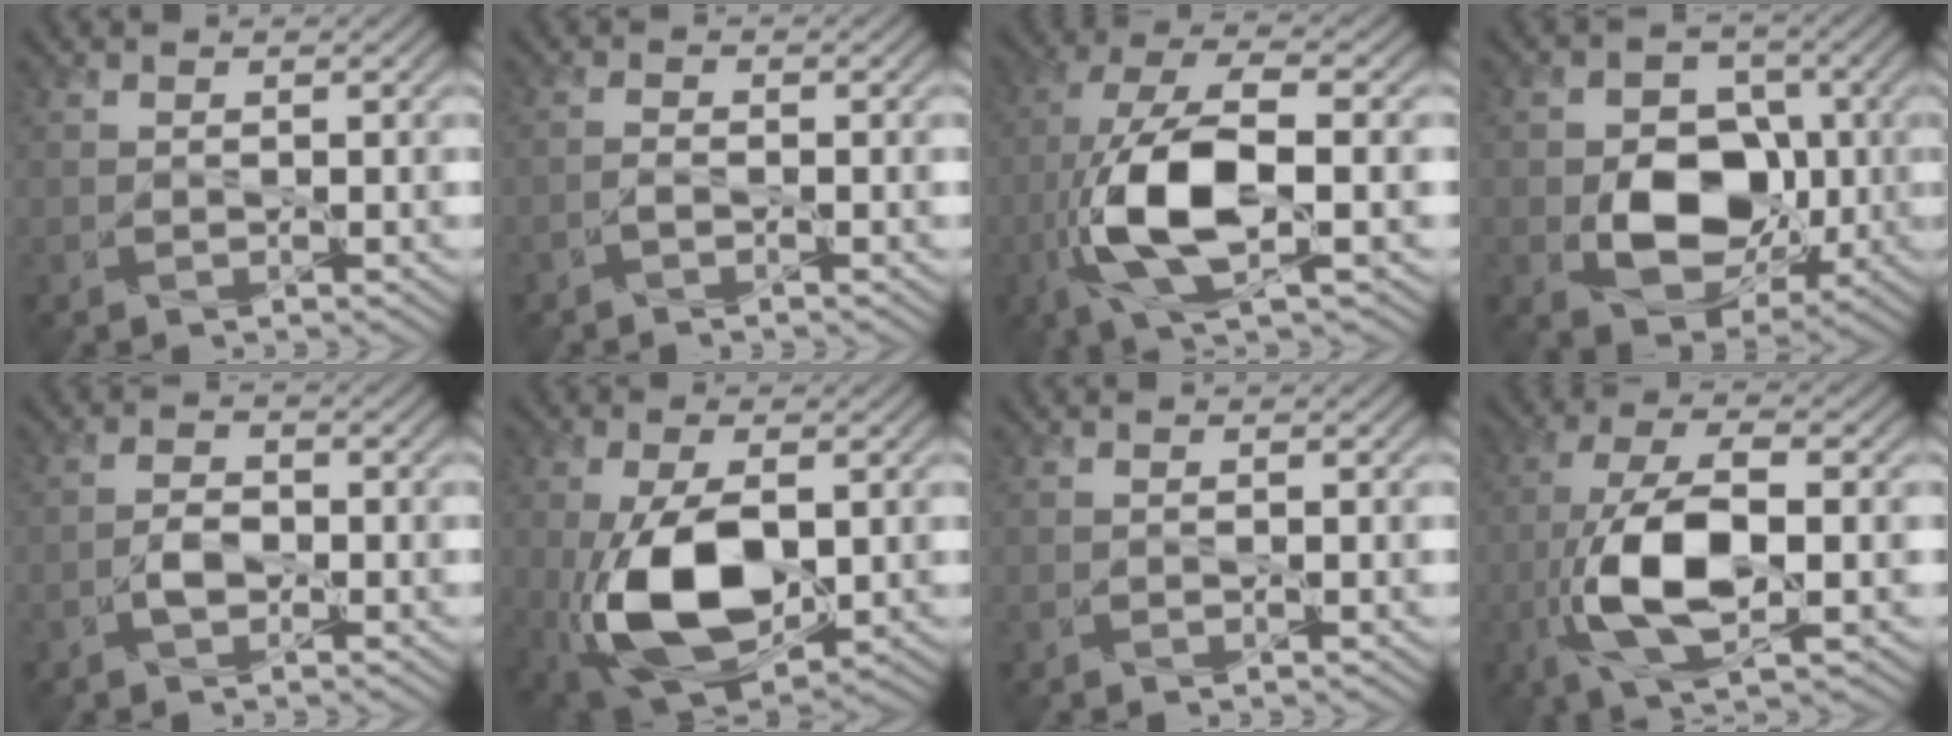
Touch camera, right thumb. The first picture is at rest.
{"total": 1.4, "force": [-1.3, -0.2, 0.5], "torque": [-0.006, 0.005, -0.029]}
{"total": 11.0, "force": [-3.2, 3.3, 10.0], "torque": [-0.214, 0.006, -0.068]}
{"total": 9.6, "force": [-1.7, 7.0, 6.4], "torque": [-0.110, -0.008, -0.038]}
{"total": 2.3, "force": [-1.6, 0.7, 1.4], "torque": [-0.024, 0.006, -0.036]}
{"total": 12.6, "force": [-2.7, 6.3, 10.6], "torque": [-0.226, -0.014, -0.045]}
{"total": 0.5, "force": [-0.3, -0.4, -0.2], "torque": [0.005, 0.000, -0.005]}
{"total": 10.0, "force": [-2.9, 3.1, 9.0], "torque": [-0.188, 0.006, -0.059]}